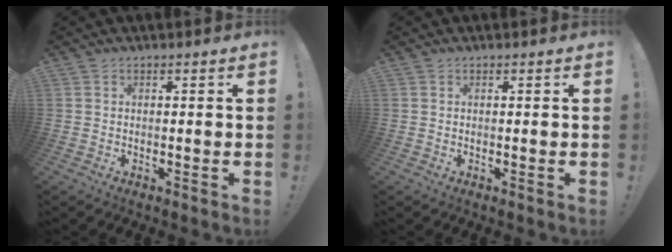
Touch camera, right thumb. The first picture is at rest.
{"total": 0.0}